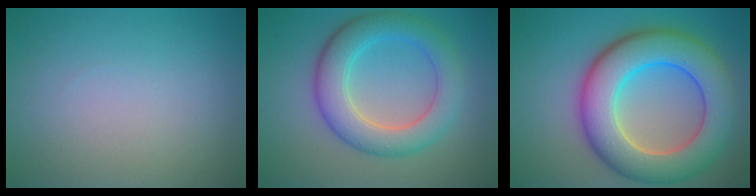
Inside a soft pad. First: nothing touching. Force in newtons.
{"total": 6.2, "press": 6.2, "slide": 0.1}
{"total": 10.6, "press": 10.6, "slide": 0.5}